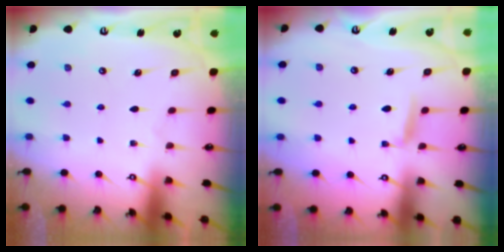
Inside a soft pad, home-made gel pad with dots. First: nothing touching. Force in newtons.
{"total": 5.2, "press": 5.2, "slide": 0.7}